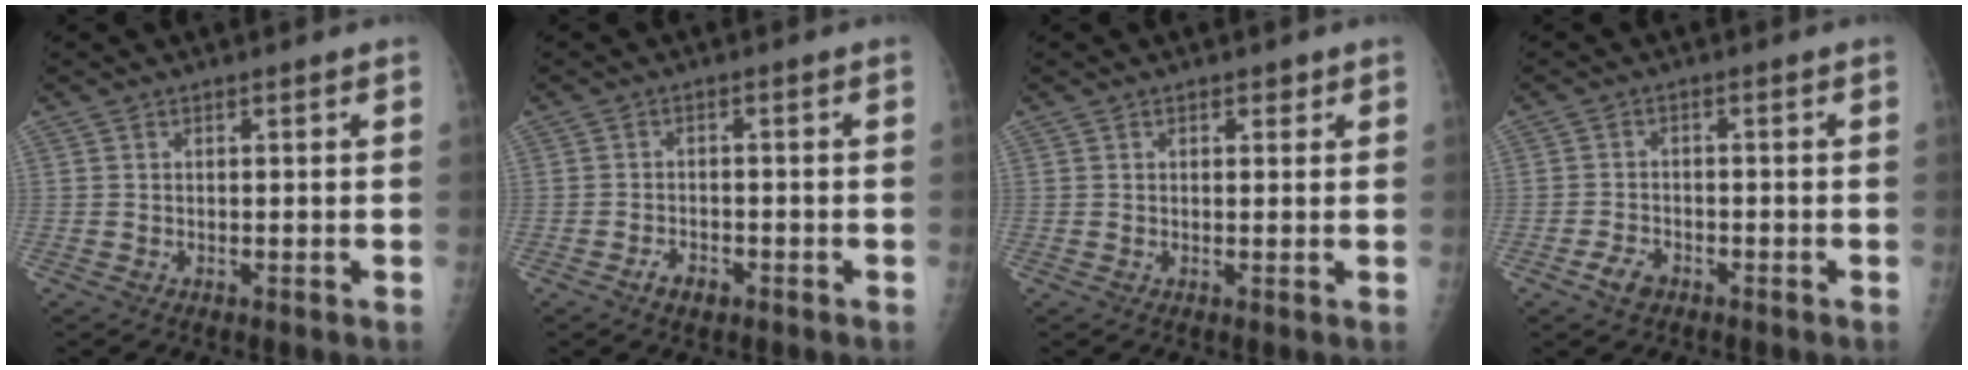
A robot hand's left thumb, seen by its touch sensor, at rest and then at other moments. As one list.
[{"total": 3.1, "force": [-1.9, 1.8, 1.7], "torque": [-0.024, 0.010, -0.029]}, {"total": 1.6, "force": [0.9, 1.0, 0.8], "torque": [0.002, -0.002, 0.008]}, {"total": 3.5, "force": [-2.1, 2.2, 1.7], "torque": [-0.028, 0.012, -0.035]}]